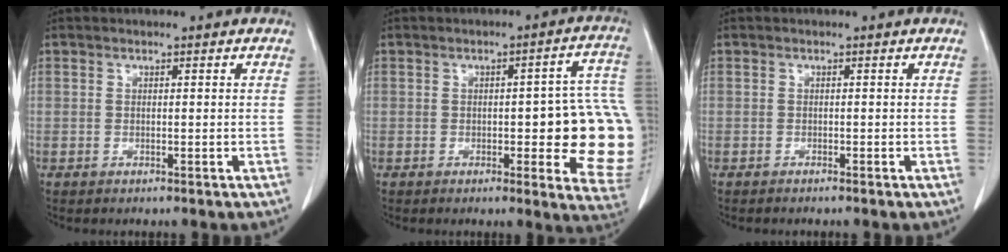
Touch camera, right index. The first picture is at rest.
{"total": 15.0, "force": [-1.5, 3.8, 14.4], "torque": [-0.113, 0.018, -0.012]}
{"total": 0.5, "force": [-0.5, 0.0, 0.1], "torque": [-0.006, -0.002, -0.010]}